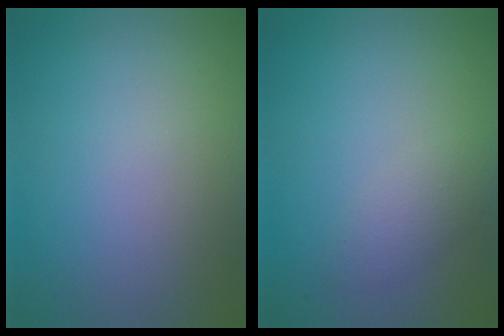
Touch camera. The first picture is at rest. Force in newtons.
{"total": 1.9, "press": 1.9, "slide": 0.1}